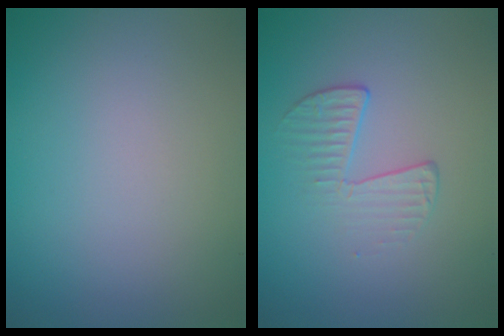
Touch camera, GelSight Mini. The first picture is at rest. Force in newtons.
{"total": 2.1, "press": 1.0, "slide": 1.8}